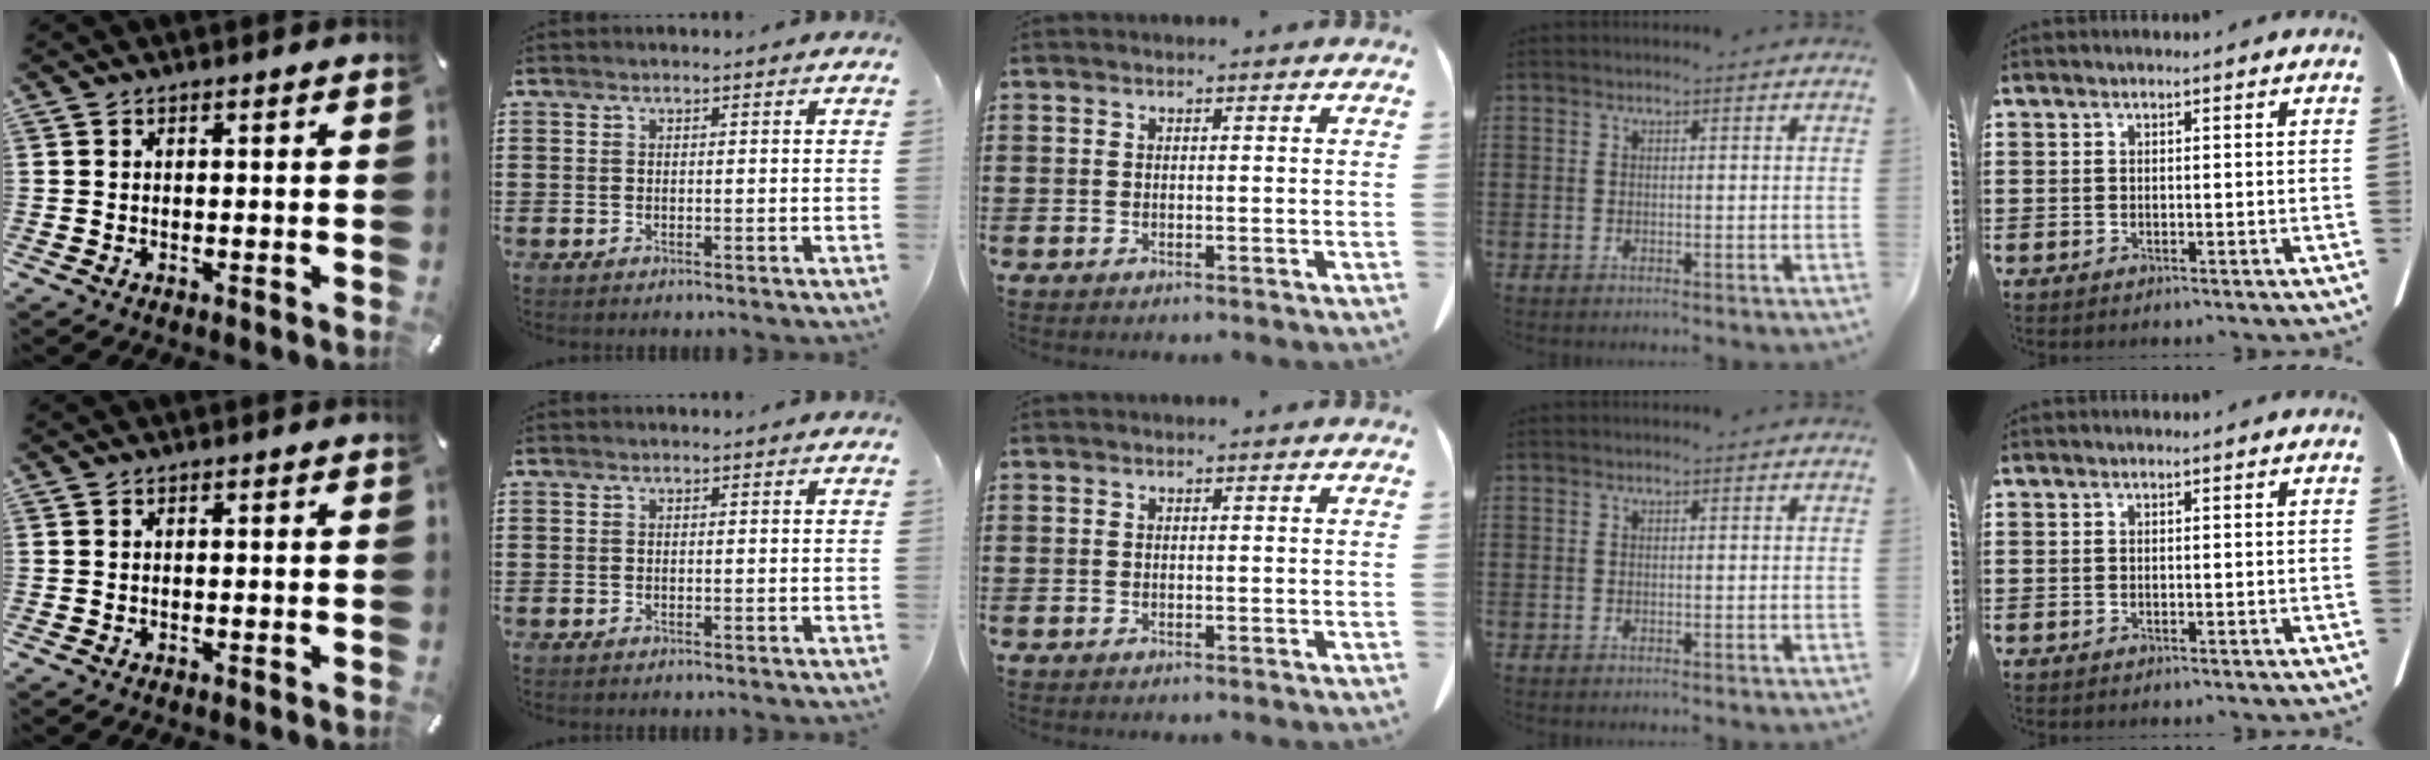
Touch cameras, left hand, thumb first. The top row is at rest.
{}